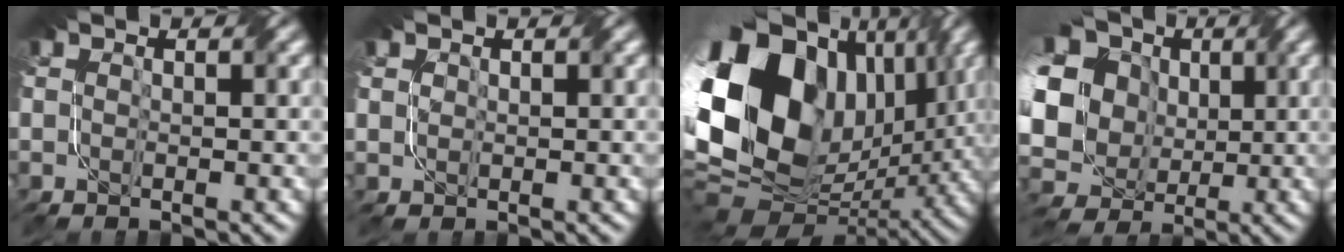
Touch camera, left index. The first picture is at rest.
{"total": 0.5, "force": [0.2, 0.5, 0.1], "torque": [-0.010, -0.002, 0.010]}
{"total": 18.6, "force": [2.0, 13.1, 13.0], "torque": [-0.307, 0.005, 0.032]}
{"total": 17.9, "force": [1.6, 15.3, 9.1], "torque": [-0.237, 0.030, -0.008]}